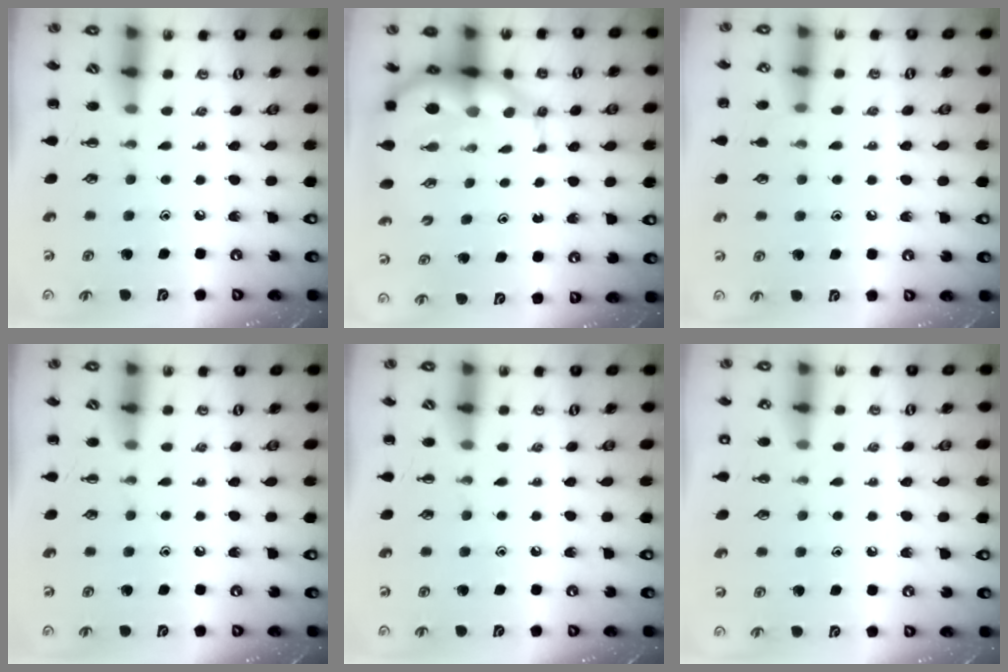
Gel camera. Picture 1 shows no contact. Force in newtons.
{"total": 8.7, "press": 8.3, "slide": 2.4}
{"total": 6.4, "press": 6.2, "slide": 1.7}
{"total": 0.0}
{"total": 0.0}
{"total": 2.3, "press": 2.2, "slide": 0.7}